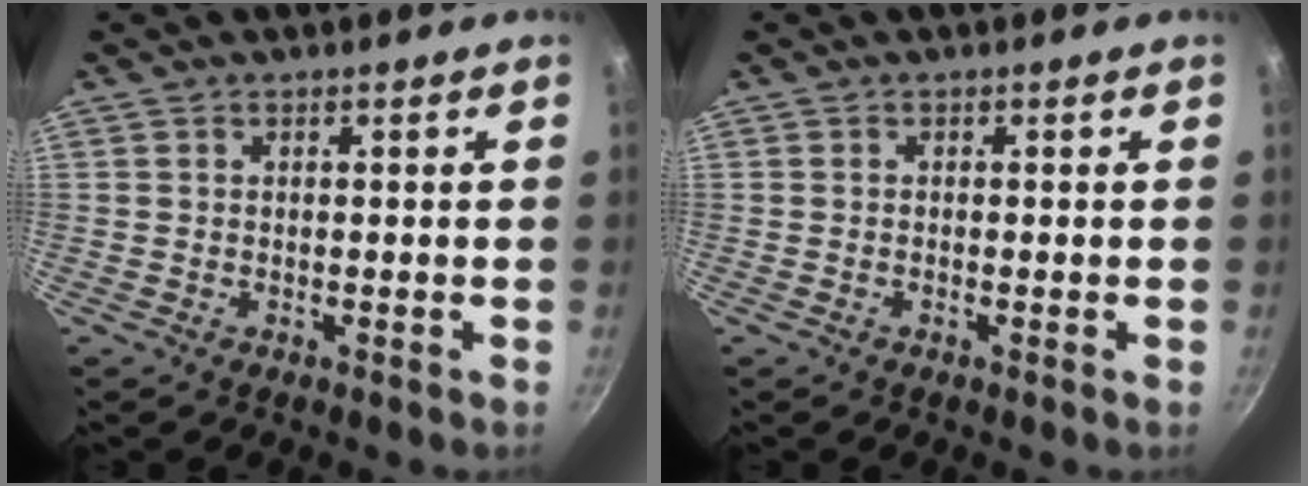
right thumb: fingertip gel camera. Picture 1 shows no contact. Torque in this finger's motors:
{"motor_torque": [0.24, 0.02, -0.19, 0.13, 0.03]}